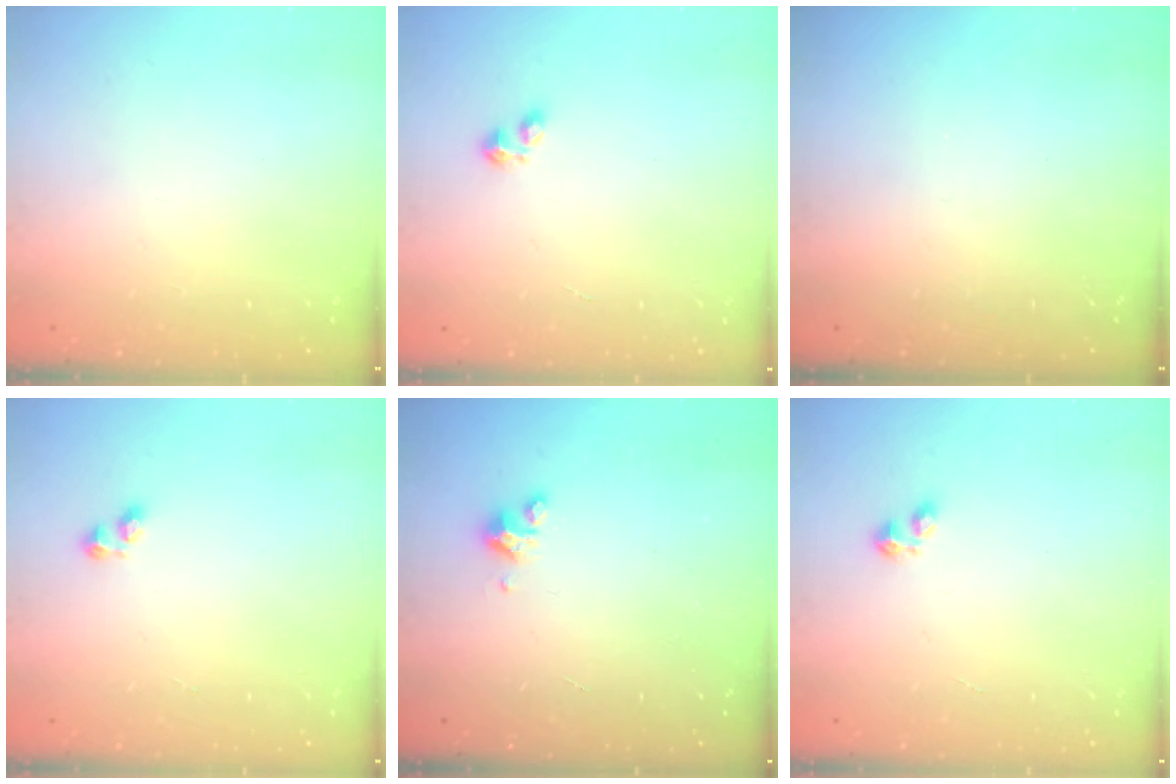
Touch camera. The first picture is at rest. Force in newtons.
{"total": 1.8, "press": 1.7, "slide": 0.5}
{"total": 0.0}
{"total": 2.4, "press": 2.1, "slide": 1.1}
{"total": 2.3, "press": 2.3, "slide": 0.2}
{"total": 1.8, "press": 1.7, "slide": 0.5}